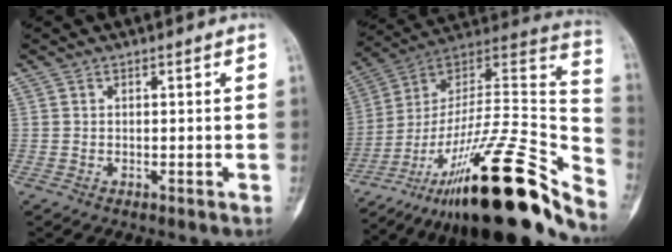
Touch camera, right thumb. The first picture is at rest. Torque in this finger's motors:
{"motor_torque": [4.38, 0.64, 1.07, -1.70, 0.26]}